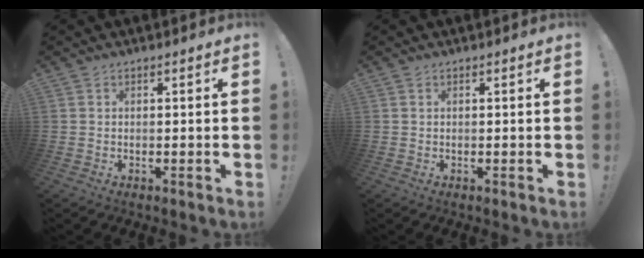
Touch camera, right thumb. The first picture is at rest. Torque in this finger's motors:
{"motor_torque": [-0.17, 0.08, 0.15, -0.06, 0.04]}